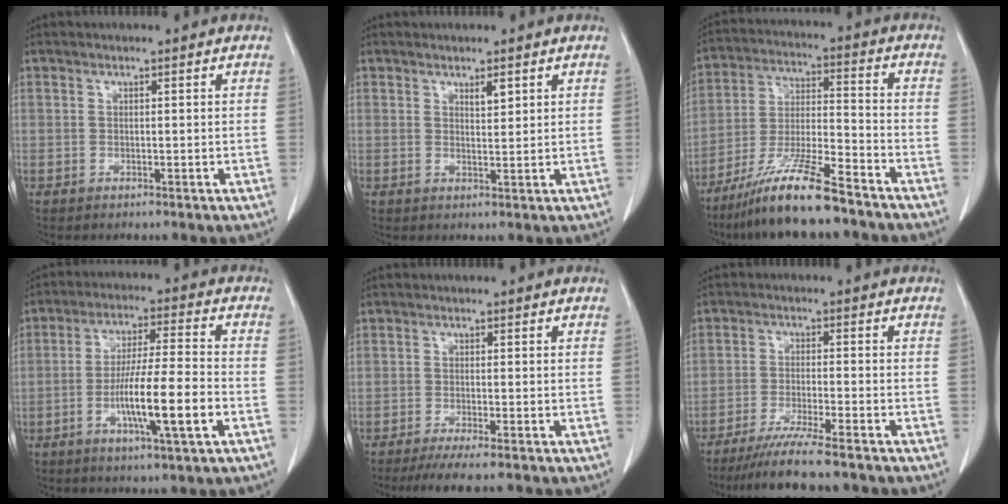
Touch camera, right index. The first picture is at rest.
{"total": 1.7, "force": [1.1, 0.4, 1.3], "torque": [-0.024, -0.002, 0.022]}
{"total": 13.8, "force": [-10.5, 0.9, 8.9], "torque": [-0.169, -0.021, -0.190]}
{"total": 11.8, "force": [-3.7, 0.5, 11.2], "torque": [-0.204, -0.006, -0.066]}
{"total": 6.2, "force": [-5.0, -0.2, 3.6], "torque": [-0.045, -0.013, -0.078]}
{"total": 9.1, "force": [-7.5, -0.5, 5.1], "torque": [-0.077, -0.025, -0.120]}